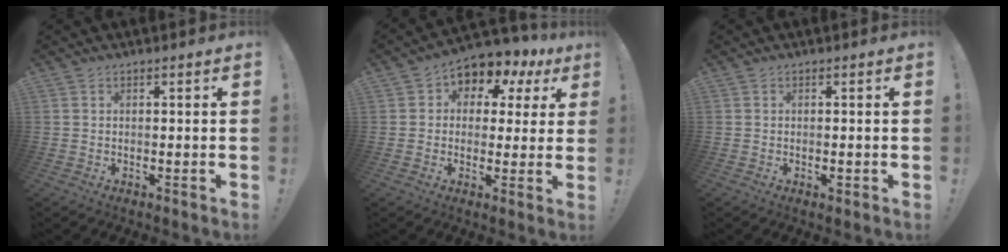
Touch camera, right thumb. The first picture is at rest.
{"total": 6.3, "force": [2.3, 5.2, 2.7], "torque": [-0.031, -0.026, 0.043]}
{"total": 1.0, "force": [-0.6, 0.3, 0.7], "torque": [-0.009, 0.000, -0.010]}